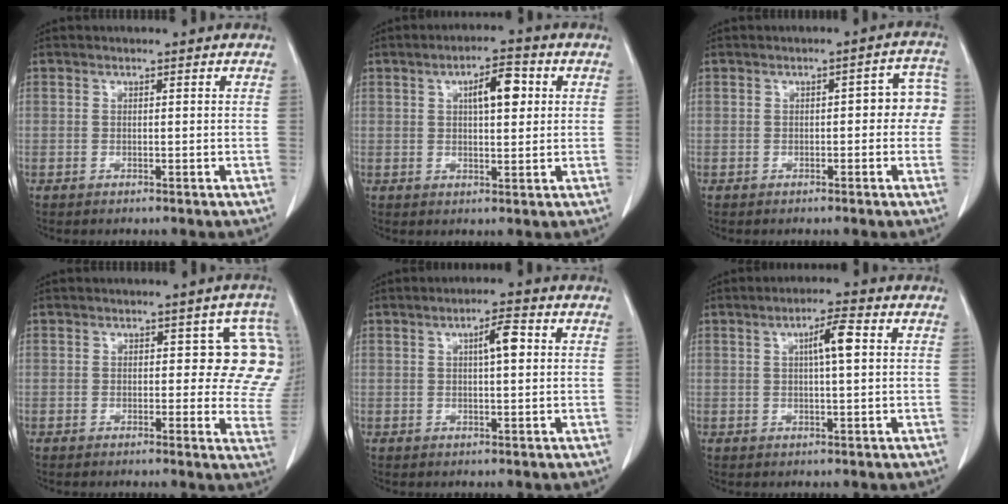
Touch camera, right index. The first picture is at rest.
{"total": 6.0, "force": [1.8, 1.9, 5.4], "torque": [-0.087, 0.011, 0.029]}
{"total": 5.3, "force": [-0.1, 2.3, 4.8], "torque": [-0.046, 0.032, -0.004]}
{"total": 8.1, "force": [2.1, 4.0, 6.7], "torque": [-0.051, 0.009, 0.013]}
{"total": 3.9, "force": [0.9, 0.7, 3.7], "torque": [-0.062, 0.007, 0.013]}
{"total": 4.7, "force": [1.1, 0.4, 4.5], "torque": [-0.078, 0.006, 0.017]}